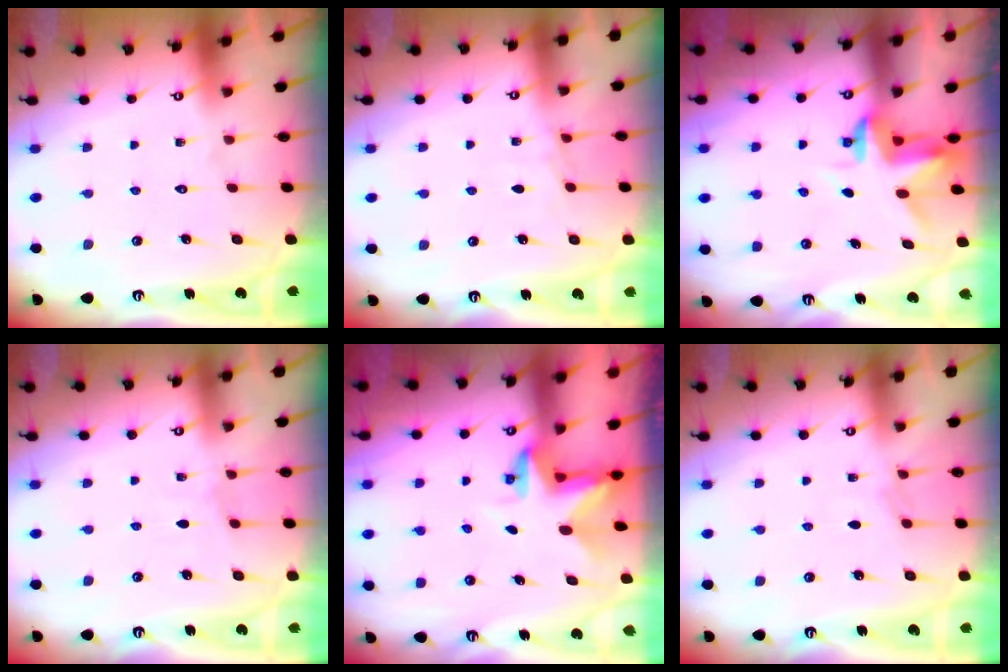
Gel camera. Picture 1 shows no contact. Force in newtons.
{"total": 3.1, "press": 3.1, "slide": 0.5}
{"total": 3.2, "press": 3.2, "slide": 0.3}
{"total": 2.3, "press": 2.3, "slide": 0.3}
{"total": 3.0, "press": 3.0, "slide": 0.2}
{"total": 2.8, "press": 2.8, "slide": 0.5}